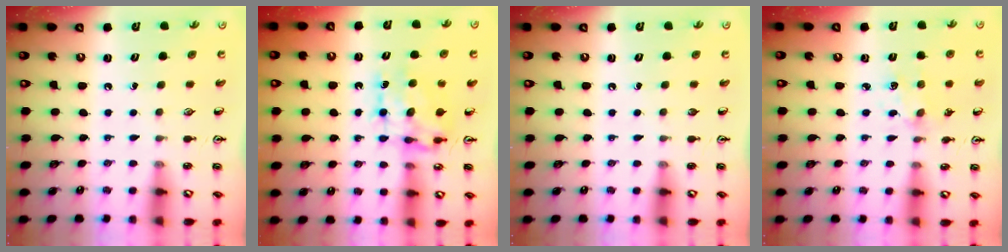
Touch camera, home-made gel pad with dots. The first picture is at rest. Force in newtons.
{"total": 8.2, "press": 8.1, "slide": 0.8}
{"total": 0.0}
{"total": 2.5, "press": 2.5, "slide": 0.2}